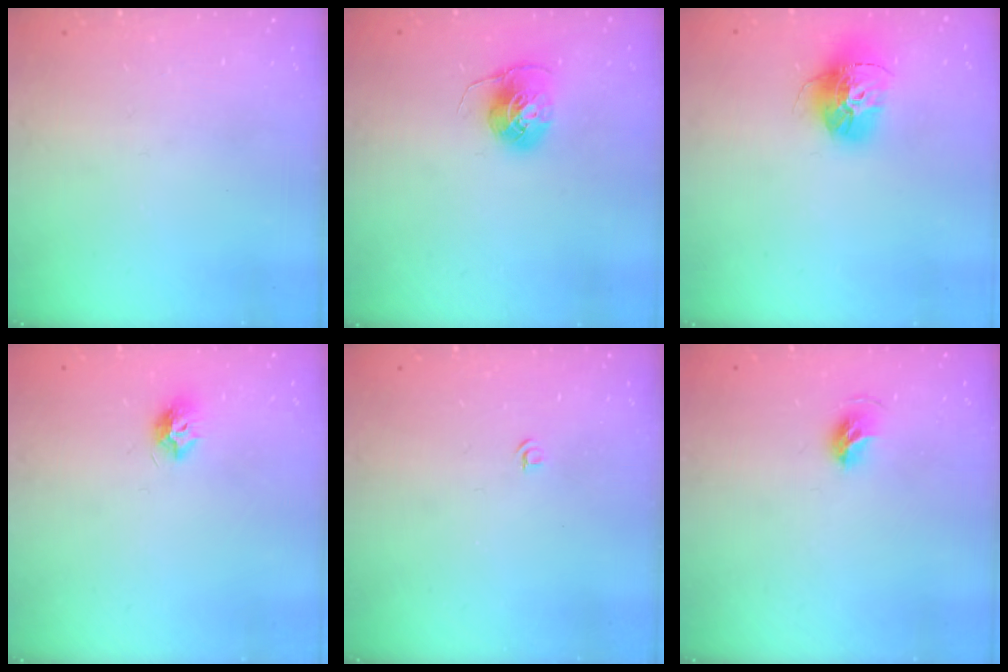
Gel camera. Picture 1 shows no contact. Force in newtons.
{"total": 7.1, "press": 7.1, "slide": 0.5}
{"total": 15.0, "press": 14.9, "slide": 1.5}
{"total": 7.5, "press": 7.5, "slide": 0.1}
{"total": 3.2, "press": 3.2, "slide": 0.4}
{"total": 6.7, "press": 6.7, "slide": 0.9}